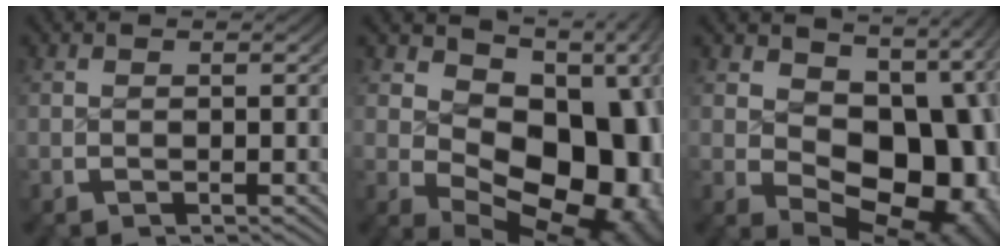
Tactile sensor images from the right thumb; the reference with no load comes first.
{"total": 17.9, "force": [-1.0, 11.6, 13.5], "torque": [-0.204, -0.035, 0.003]}
{"total": 14.5, "force": [-0.3, 9.6, 10.9], "torque": [-0.177, -0.049, 0.020]}